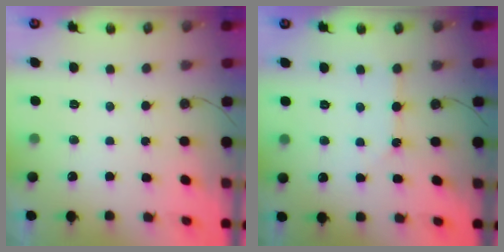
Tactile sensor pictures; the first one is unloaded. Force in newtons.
{"total": 2.0, "press": 2.0, "slide": 0.1}